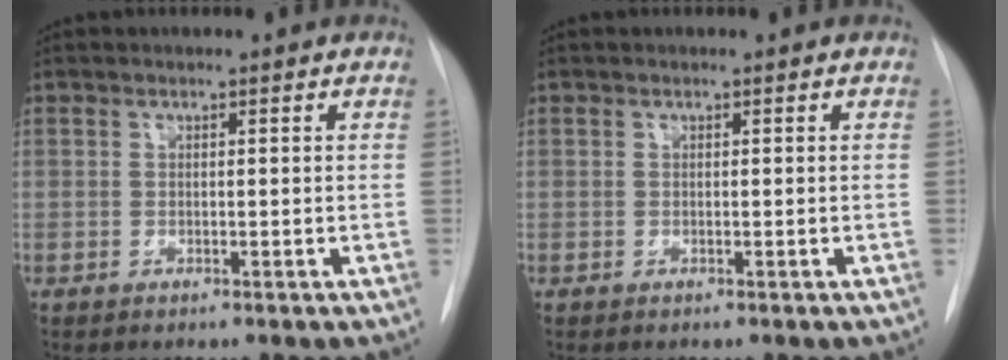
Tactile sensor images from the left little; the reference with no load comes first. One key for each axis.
{"total": 0.0}